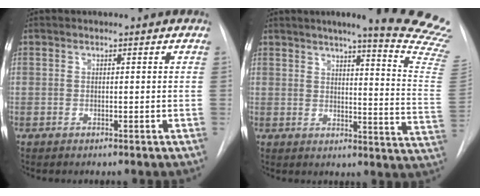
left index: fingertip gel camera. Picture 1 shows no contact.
{"total": 21.1, "force": [18.0, -0.3, 11.0], "torque": [-0.135, -0.120, 0.196]}